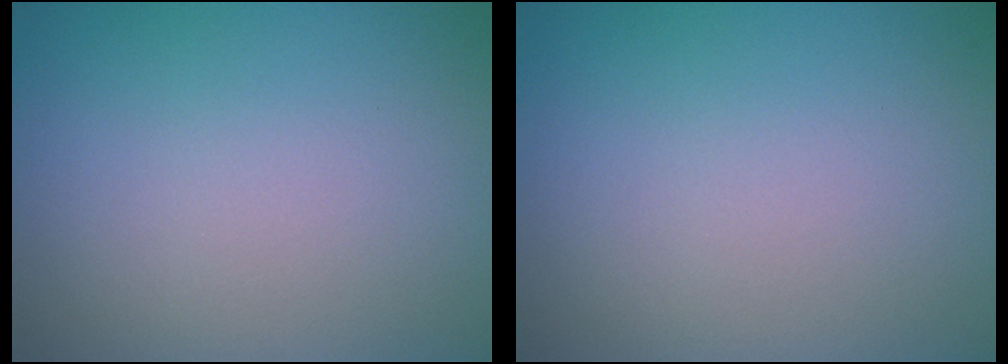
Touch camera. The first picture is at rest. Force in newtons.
{"total": 0.0}